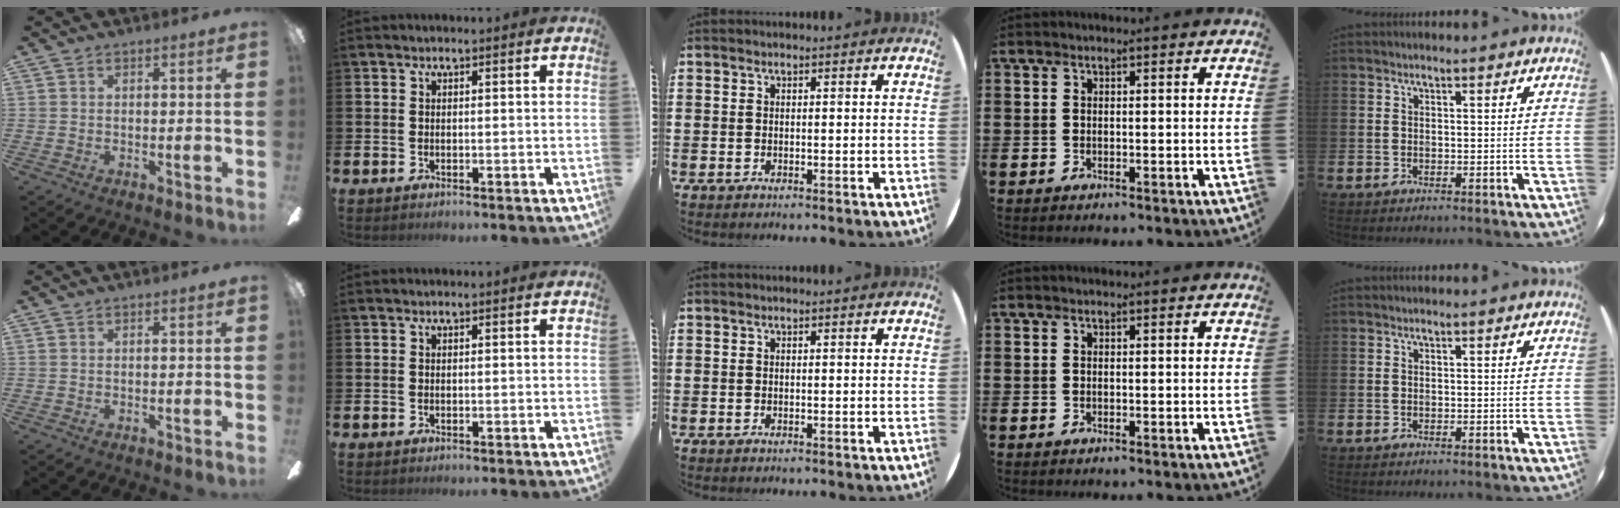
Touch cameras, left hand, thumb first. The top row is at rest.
{}